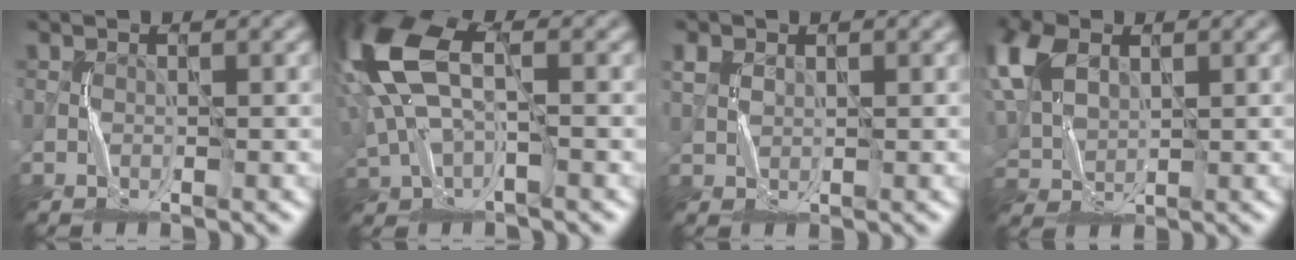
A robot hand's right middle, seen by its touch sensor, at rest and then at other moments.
{"total": 10.2, "force": [2.2, 5.6, 8.2], "torque": [-0.204, 0.014, 0.038]}
{"total": 1.3, "force": [1.0, 0.8, 0.2], "torque": [0.000, 0.004, 0.021]}
{"total": 6.9, "force": [3.1, 4.5, 4.1], "torque": [-0.127, 0.015, 0.065]}